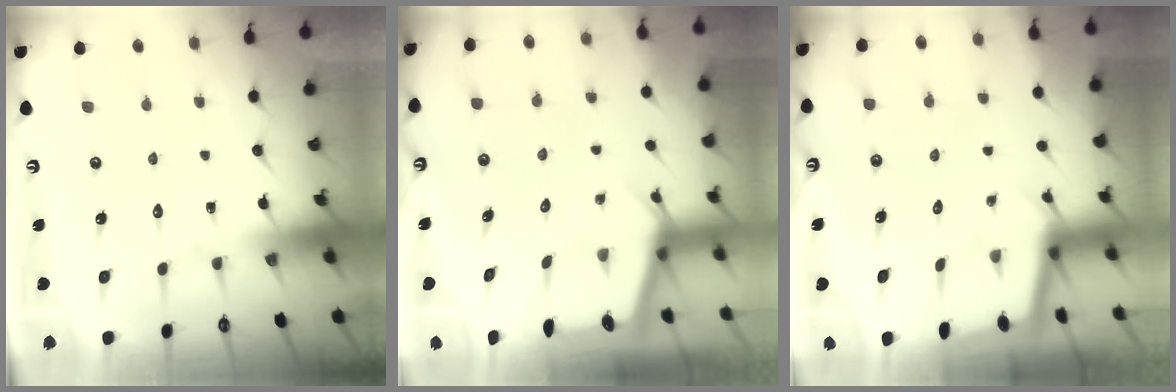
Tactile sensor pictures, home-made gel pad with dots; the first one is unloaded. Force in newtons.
{"total": 2.4, "press": 2.4, "slide": 0.2}
{"total": 1.6, "press": 1.6, "slide": 0.3}